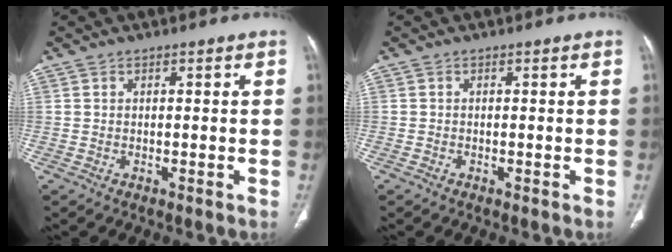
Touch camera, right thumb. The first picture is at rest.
{"total": 0.0}